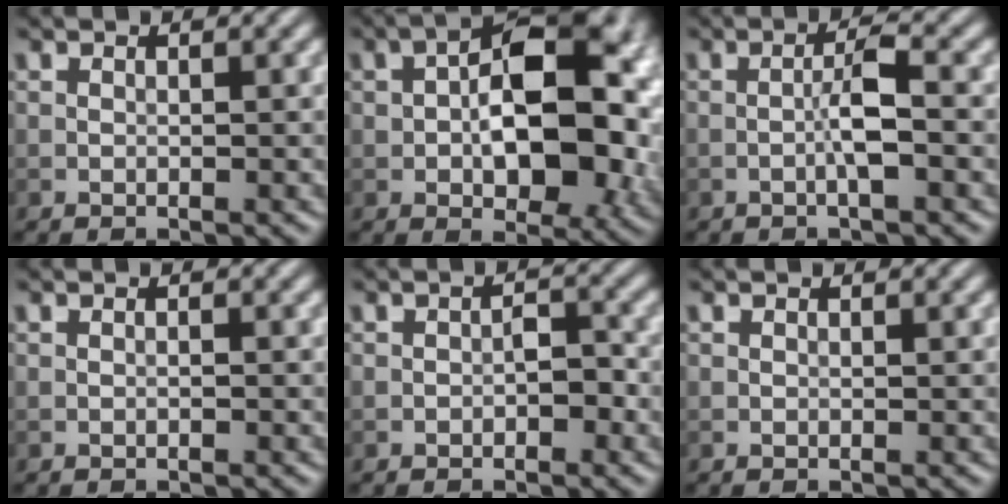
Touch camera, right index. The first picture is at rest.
{"total": 13.0, "force": [0.3, 7.3, 10.7], "torque": [-0.145, 0.012, 0.005]}
{"total": 2.6, "force": [-0.7, 0.2, 2.5], "torque": [-0.044, 0.009, -0.015]}
{"total": 0.0}
{"total": 1.9, "force": [-0.7, 0.9, 1.5], "torque": [-0.020, 0.006, -0.011]}
{"total": 0.0}